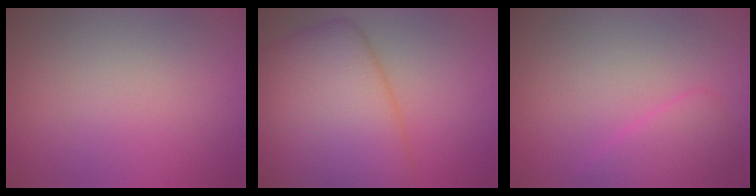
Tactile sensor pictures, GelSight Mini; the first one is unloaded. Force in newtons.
{"total": 11.3, "press": 11.3, "slide": 0.4}
{"total": 2.6, "press": 2.6, "slide": 0.1}